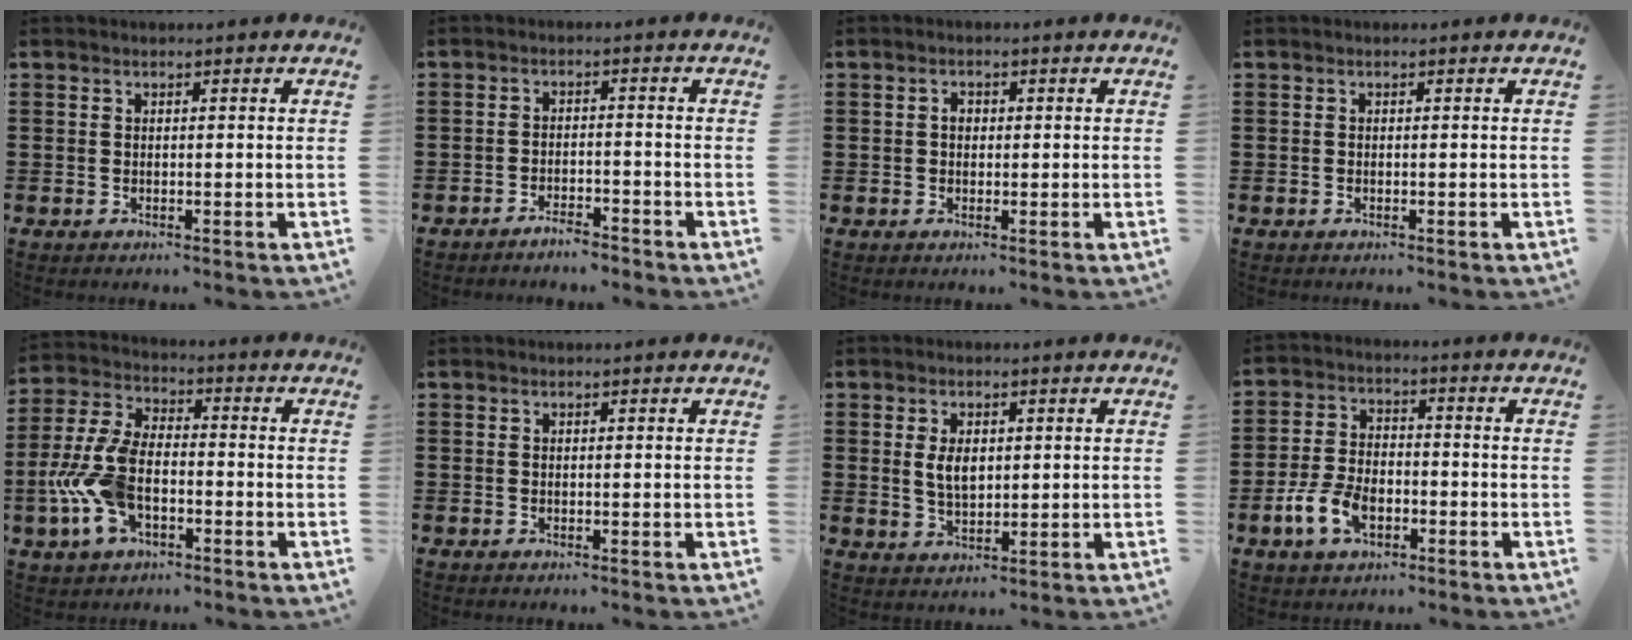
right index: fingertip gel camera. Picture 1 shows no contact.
{"total": 2.7, "force": [-2.6, 0.3, 0.5], "torque": [-0.014, 0.003, -0.052]}
{"total": 1.3, "force": [0.2, 0.9, 0.9], "torque": [-0.018, 0.007, 0.002]}
{"total": 0.0}
{"total": 10.5, "force": [-2.9, 5.7, 8.3], "torque": [-0.219, -0.009, -0.061]}
{"total": 0.0}
{"total": 4.1, "force": [0.6, 2.4, 3.3], "torque": [-0.062, 0.005, 0.008]}
{"total": 6.9, "force": [-2.9, 3.9, 4.8], "torque": [-0.116, 0.002, -0.060]}